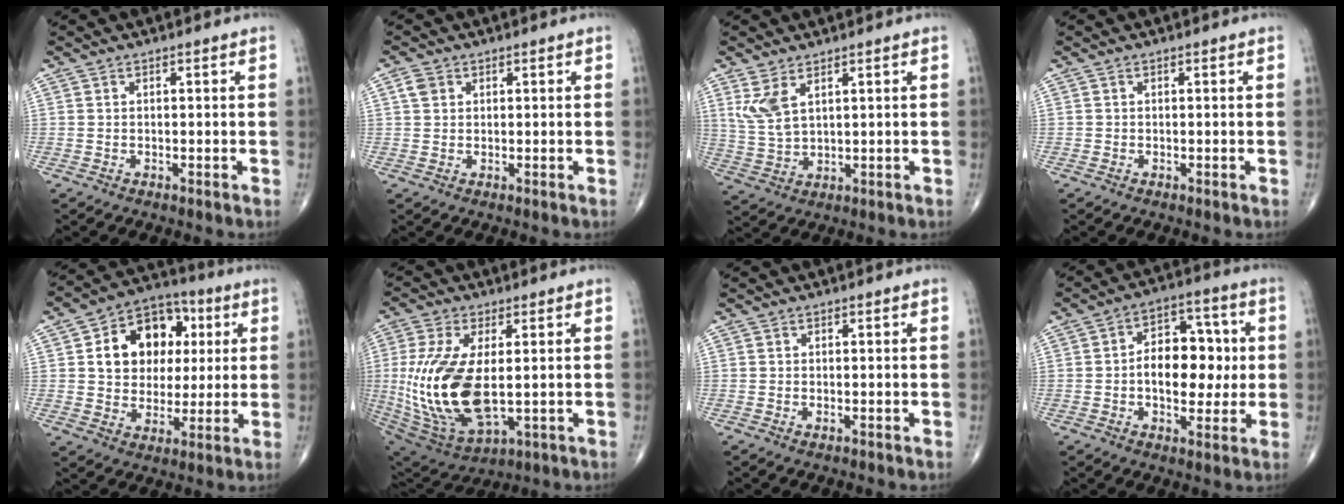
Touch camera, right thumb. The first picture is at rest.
{"total": 2.2, "force": [0.9, 1.8, 1.0], "torque": [-0.016, 0.003, 0.015]}
{"total": 6.0, "force": [3.1, 2.5, 4.5], "torque": [-0.098, -0.013, 0.075]}
{"total": 0.0}
{"total": 15.5, "force": [3.6, 11.8, 9.3], "torque": [-0.104, 0.009, 0.056]}
{"total": 20.0, "force": [-0.2, 9.5, 17.6], "torque": [-0.387, -0.023, 0.018]}
{"total": 0.5, "force": [-0.2, 0.2, 0.4], "torque": [-0.007, -0.002, -0.005]}
{"total": 12.9, "force": [0.1, 7.8, 10.3], "torque": [-0.118, 0.022, 0.000]}